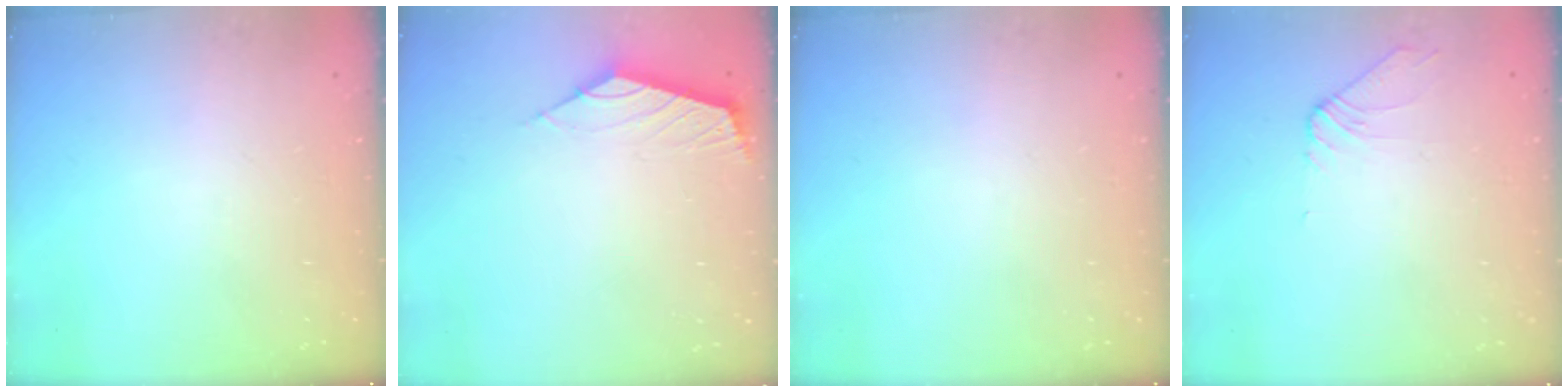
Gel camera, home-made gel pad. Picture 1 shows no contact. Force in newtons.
{"total": 2.6, "press": 2.5, "slide": 0.6}
{"total": 0.0}
{"total": 3.5, "press": 3.5, "slide": 0.6}